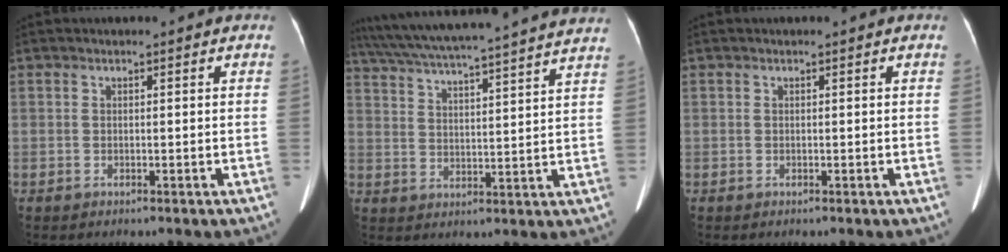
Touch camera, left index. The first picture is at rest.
{"total": 27.2, "force": [24.5, 0.5, 11.9], "torque": [-0.207, 0.003, 0.331]}
{"total": 0.0}